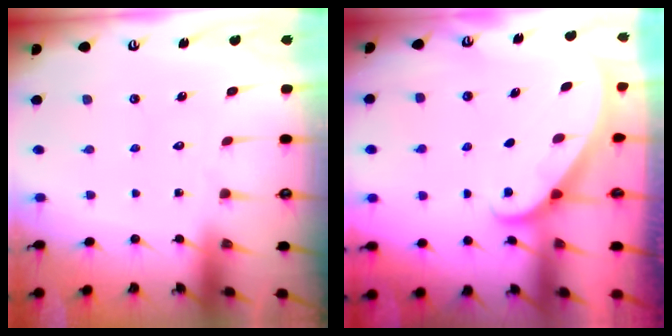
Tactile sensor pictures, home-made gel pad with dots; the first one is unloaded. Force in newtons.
{"total": 1.8, "press": 1.8, "slide": 0.1}